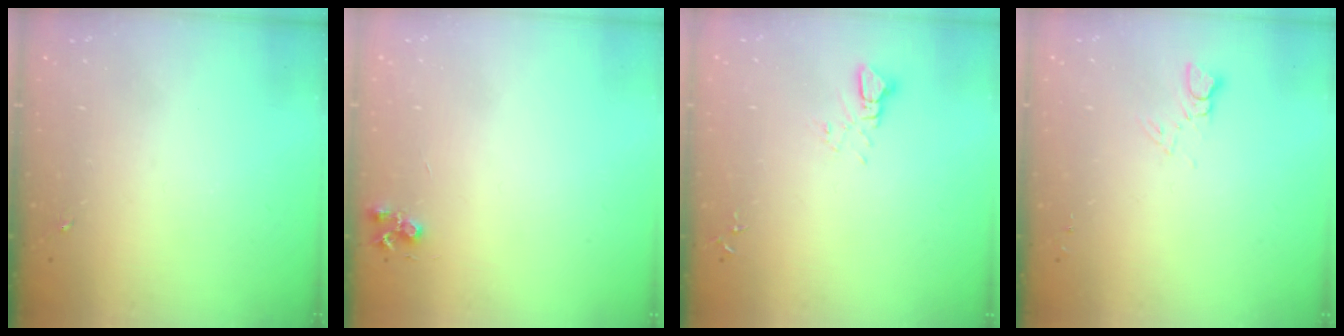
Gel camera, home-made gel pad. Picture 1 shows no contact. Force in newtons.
{"total": 4.6, "press": 4.5, "slide": 0.7}
{"total": 3.3, "press": 3.3, "slide": 0.2}
{"total": 4.1, "press": 4.1, "slide": 0.4}